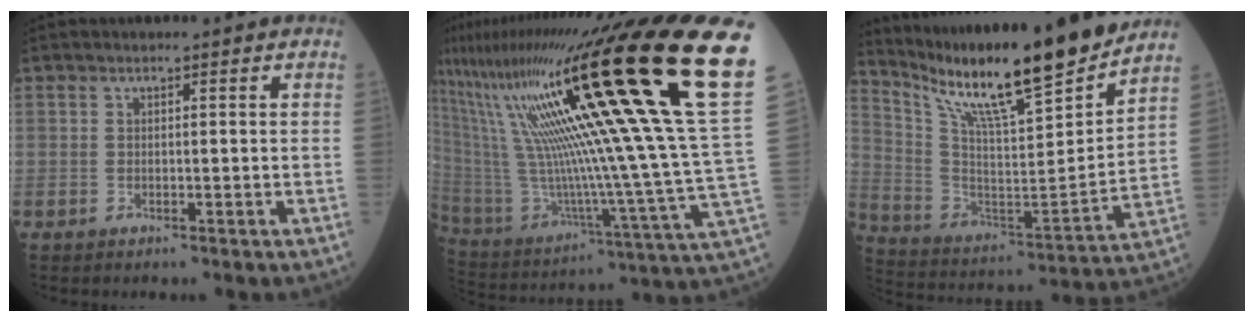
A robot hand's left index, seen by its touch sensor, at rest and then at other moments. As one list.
[{"total": 36.7, "force": [19.1, -0.7, 31.4], "torque": [-0.469, -0.007, 0.316]}, {"total": 20.9, "force": [17.4, 0.4, 11.5], "torque": [-0.205, -0.027, 0.291]}]